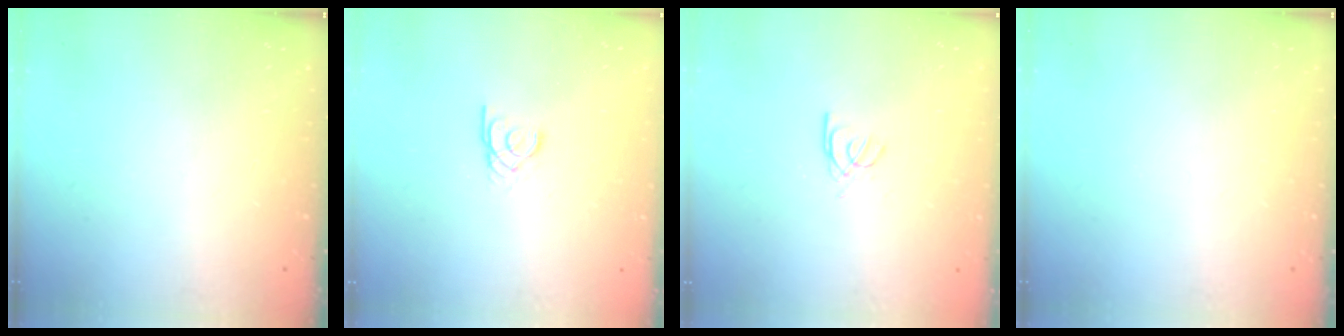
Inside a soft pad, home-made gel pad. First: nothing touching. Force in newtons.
{"total": 1.8, "press": 1.8, "slide": 0.2}
{"total": 2.6, "press": 2.6, "slide": 0.3}
{"total": 0.0}